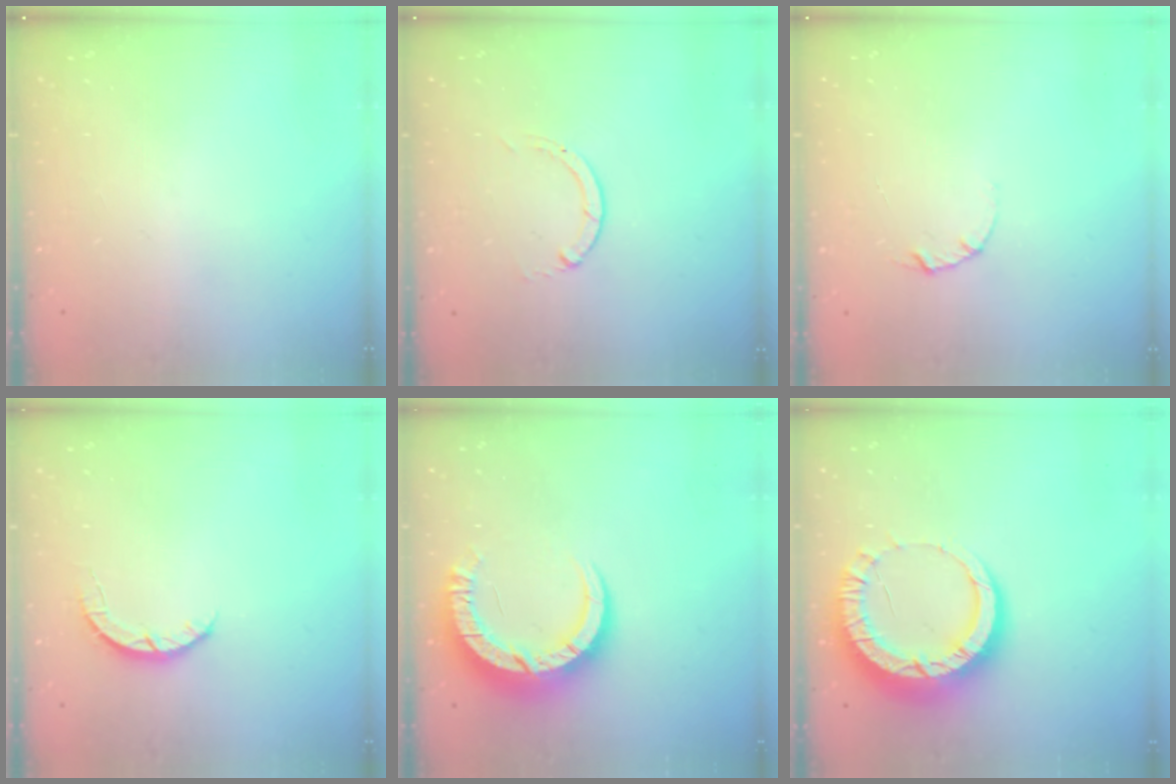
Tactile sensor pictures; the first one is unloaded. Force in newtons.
{"total": 0.0}
{"total": 2.1, "press": 2.1, "slide": 0.1}
{"total": 2.7, "press": 2.7, "slide": 0.4}
{"total": 10.0, "press": 10.0, "slide": 1.1}
{"total": 12.8, "press": 12.8, "slide": 1.2}